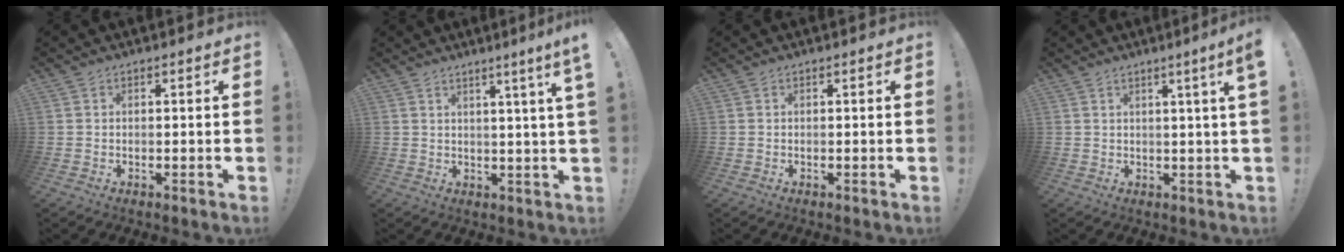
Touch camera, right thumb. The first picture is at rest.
{"total": 5.2, "force": [2.5, -1.1, 4.4], "torque": [-0.053, -0.020, 0.033]}
{"total": 0.0}
{"total": 4.1, "force": [1.8, -1.1, 3.5], "torque": [-0.051, -0.012, 0.025]}